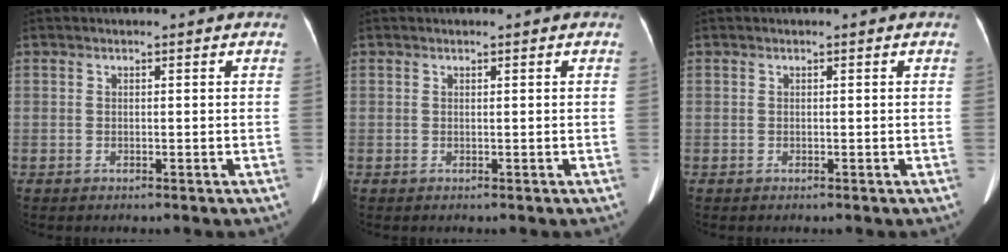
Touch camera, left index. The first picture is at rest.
{"total": 0.0}
{"total": 0.0}